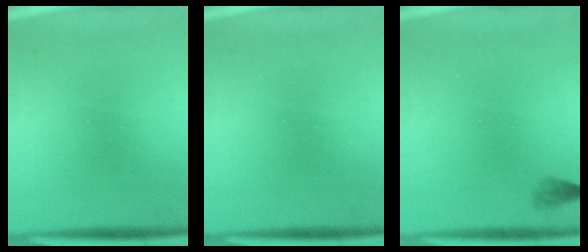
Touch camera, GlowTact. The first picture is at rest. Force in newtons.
{"total": 0.0}
{"total": 1.4}